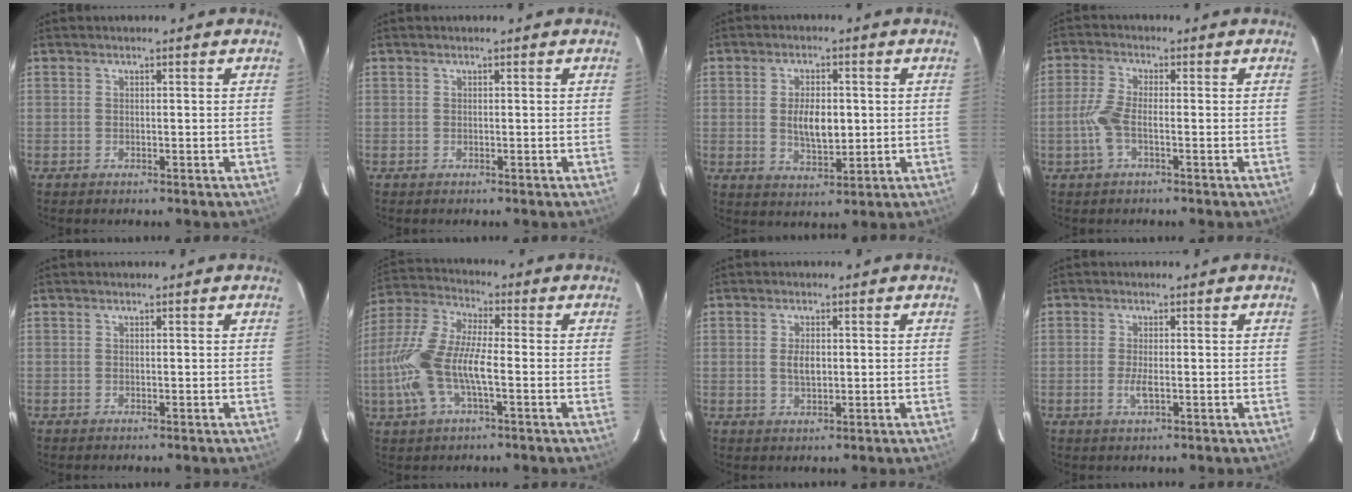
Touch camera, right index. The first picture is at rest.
{"total": 0.0}
{"total": 7.1, "force": [0.2, 3.6, 6.1], "torque": [-0.112, -0.002, 0.008]}
{"total": 5.0, "force": [-1.6, 1.4, 4.5], "torque": [-0.106, 0.004, -0.033]}
{"total": 0.0}
{"total": 13.7, "force": [-3.0, 4.6, 12.5], "torque": [-0.274, 0.003, -0.061]}
{"total": 3.0, "force": [0.1, 1.6, 2.5], "torque": [-0.046, 0.000, 0.003]}
{"total": 2.5, "force": [-0.6, 0.5, 2.4], "torque": [-0.049, -0.004, -0.011]}